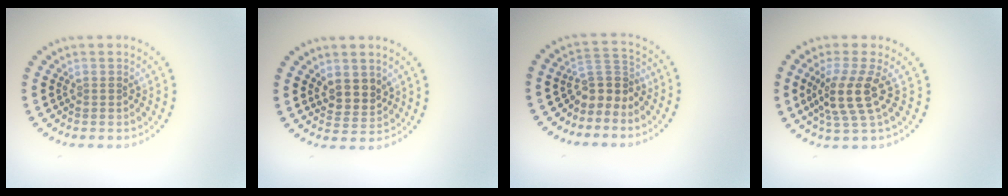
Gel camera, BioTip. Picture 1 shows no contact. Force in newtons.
{"total": 2.4, "press": 2.2, "slide": 1.1}
{"total": 2.8, "press": 1.9, "slide": 2.1}
{"total": 3.8, "press": 2.8, "slide": 2.5}